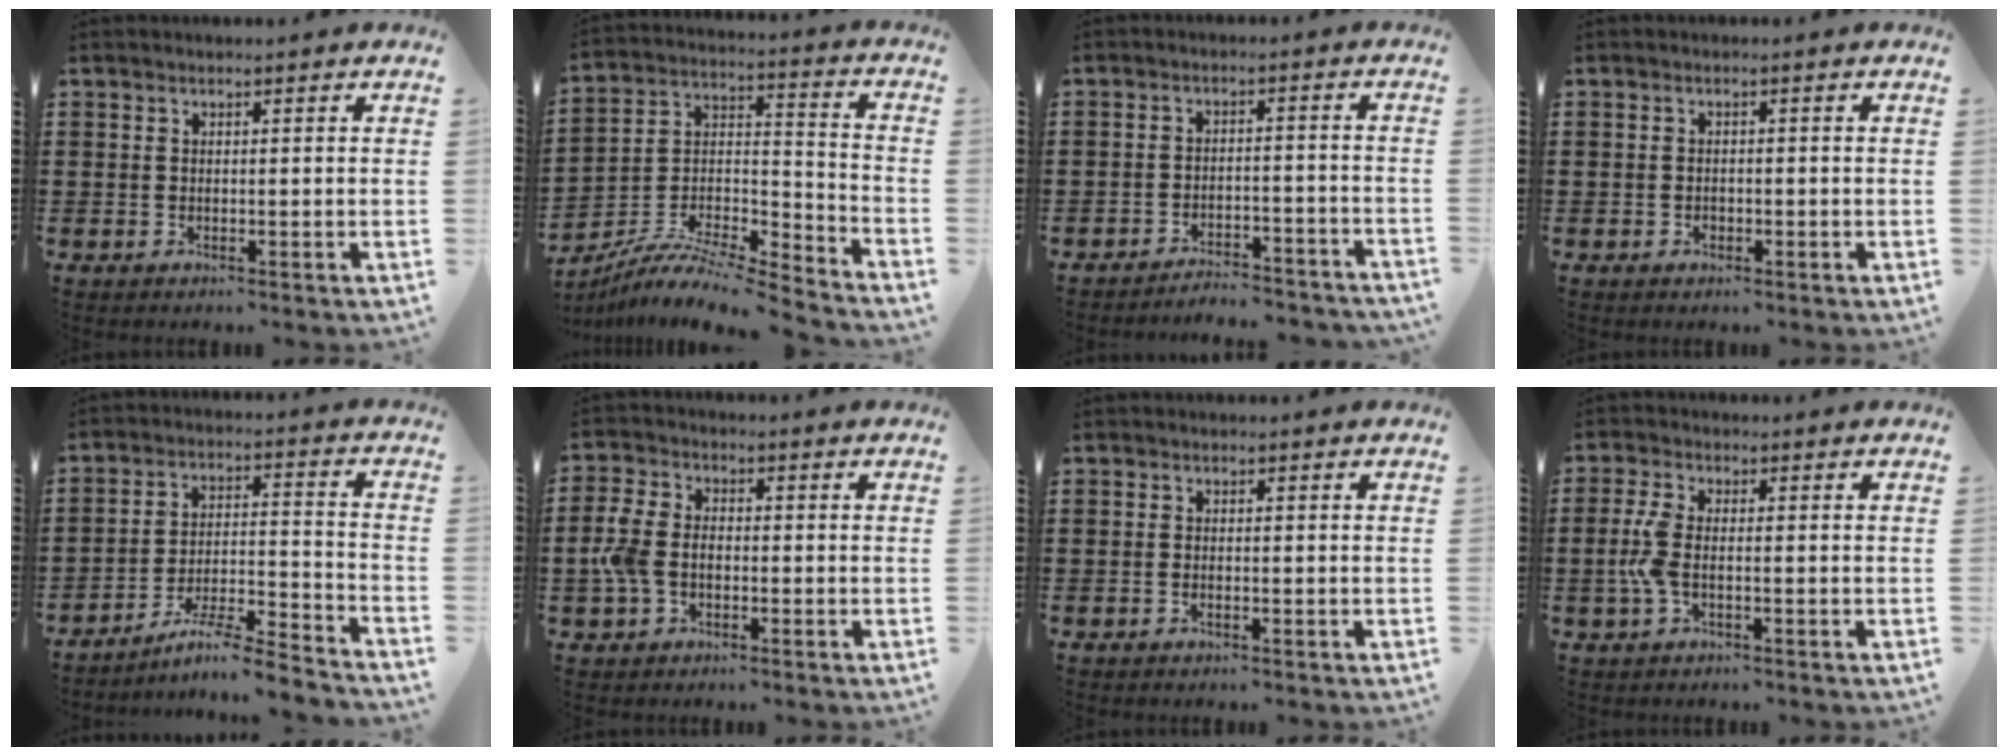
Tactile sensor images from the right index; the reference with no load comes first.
{"total": 7.8, "force": [-7.2, 1.0, 2.9], "torque": [-0.055, 0.001, -0.147]}
{"total": 5.2, "force": [-5.0, 0.1, 1.1], "torque": [-0.020, 0.002, -0.101]}
{"total": 0.9, "force": [-0.6, 0.5, 0.4], "torque": [-0.011, -0.004, -0.011]}
{"total": 7.4, "force": [-6.4, 0.1, 3.7], "torque": [-0.069, -0.004, -0.125]}
{"total": 5.3, "force": [-1.3, 3.6, 3.7], "torque": [-0.104, -0.002, -0.033]}
{"total": 0.7, "force": [-0.4, 0.0, 0.6], "torque": [-0.013, -0.007, -0.006]}
{"total": 4.6, "force": [-0.9, 2.0, 4.1], "torque": [-0.107, -0.007, -0.025]}